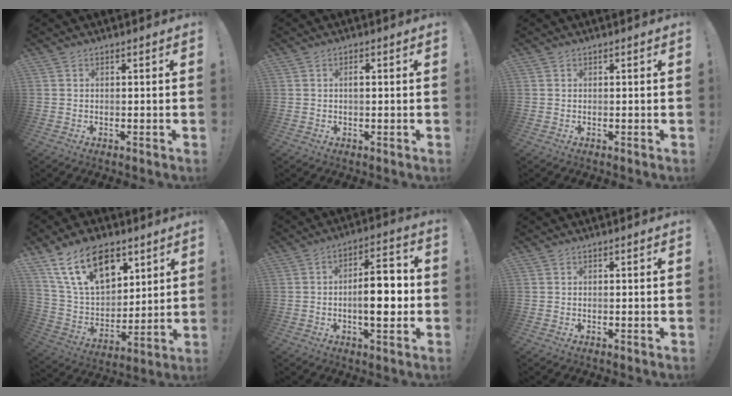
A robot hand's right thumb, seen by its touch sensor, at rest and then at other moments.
{"total": 1.2, "force": [0.1, 0.6, 1.1], "torque": [-0.020, 0.002, 0.000]}
{"total": 0.0}
{"total": 19.3, "force": [10.6, 11.3, 11.5], "torque": [-0.213, -0.053, 0.194]}
{"total": 12.1, "force": [-1.7, 4.7, 11.1], "torque": [-0.159, 0.009, -0.035]}
{"total": 0.0}